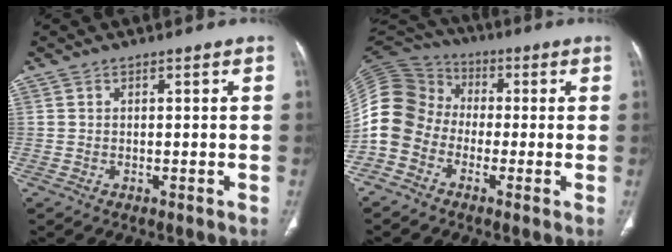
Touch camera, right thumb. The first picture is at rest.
{"total": 13.5, "force": [-3.5, 11.4, 6.3], "torque": [-0.128, 0.057, -0.080]}